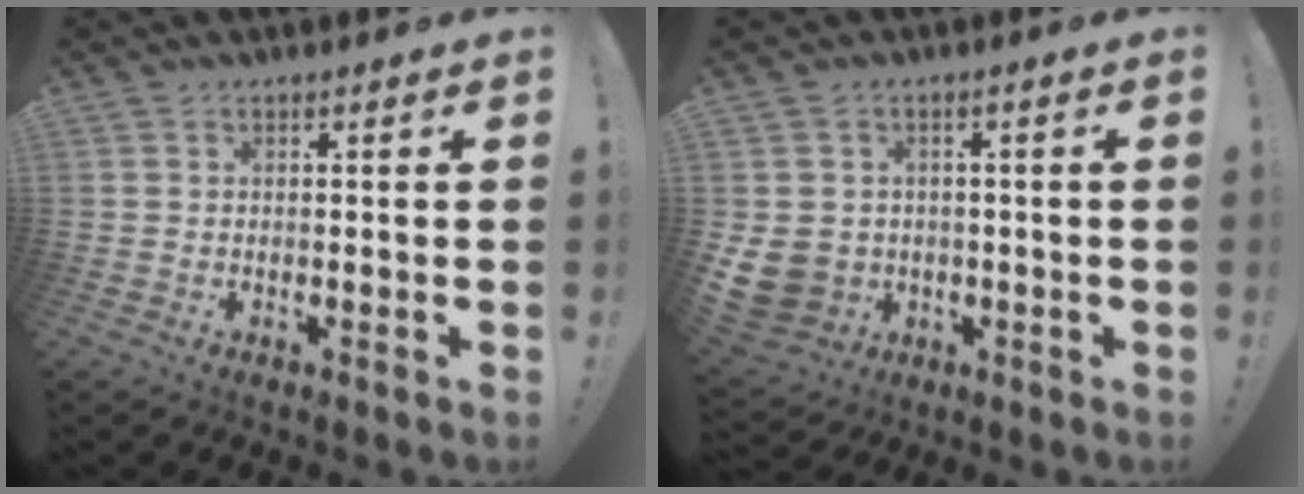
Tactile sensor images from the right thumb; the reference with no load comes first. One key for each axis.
{"total": 7.9, "fx": -0.6, "fy": 7.2, "fz": 3.3, "tx": -0.077, "ty": 0.001, "tz": -0.004}